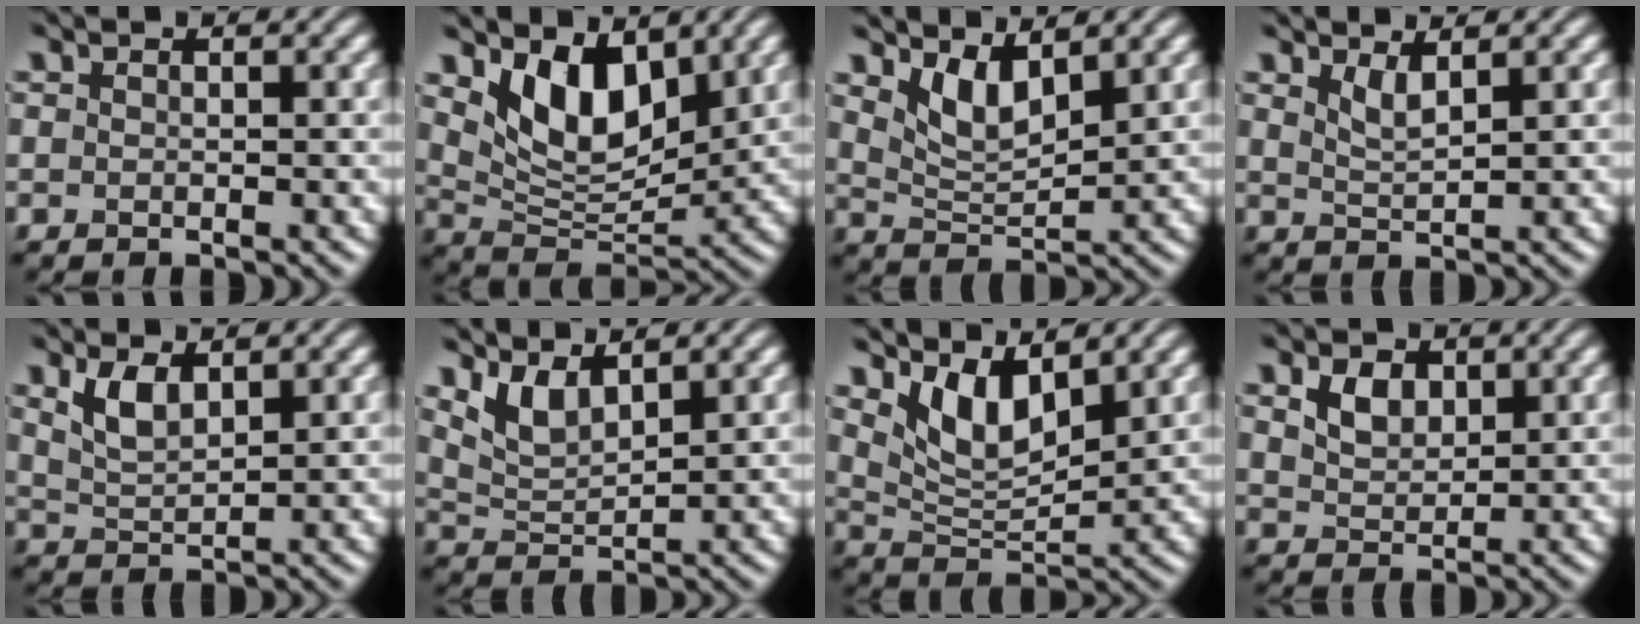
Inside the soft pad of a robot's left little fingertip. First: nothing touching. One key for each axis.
{"total": 6.5, "fx": 3.2, "fy": 3.5, "fz": 4.4, "tx": -0.085, "ty": -0.019, "tz": 0.057}
{"total": 3.8, "fx": 2.2, "fy": 1.5, "fz": 2.6, "tx": -0.059, "ty": -0.010, "tz": 0.047}
{"total": 1.8, "fx": 1.2, "fy": 0.5, "fz": 1.2, "tx": -0.025, "ty": -0.006, "tz": 0.026}
{"total": 2.9, "fx": 1.6, "fy": 1.2, "fz": 2.1, "tx": -0.050, "ty": -0.003, "tz": 0.037}
{"total": 3.4, "fx": 2.3, "fy": 1.2, "fz": 2.2, "tx": -0.053, "ty": -0.008, "tz": 0.052}
{"total": 5.3, "fx": 3.0, "fy": 2.3, "fz": 3.7, "tx": -0.080, "ty": -0.015, "tz": 0.057}
{"total": 2.7, "fx": 1.3, "fy": 1.8, "fz": 1.6, "tx": -0.035, "ty": 0.001, "tz": 0.027}